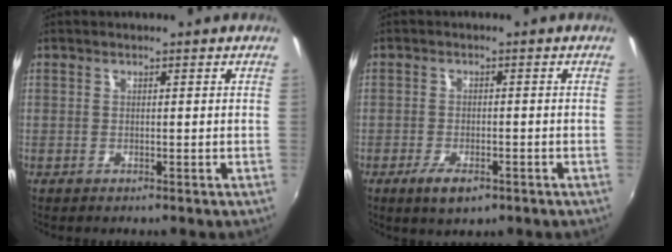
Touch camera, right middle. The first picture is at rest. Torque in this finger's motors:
{"motor_torque": [0.87, -0.73, 0.09, 0.09]}